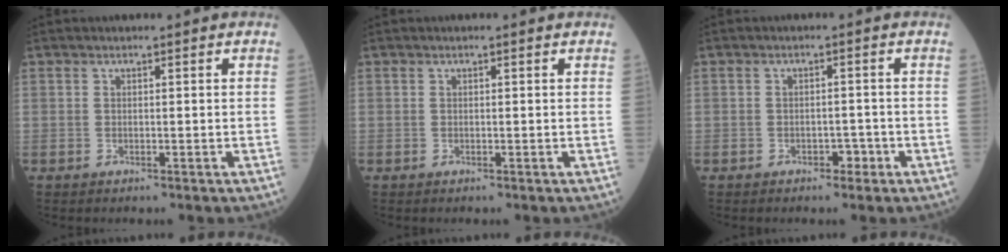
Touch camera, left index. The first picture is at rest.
{"total": 0.0}
{"total": 1.8, "force": [-1.1, 1.1, 0.9], "torque": [-0.005, 0.006, -0.017]}